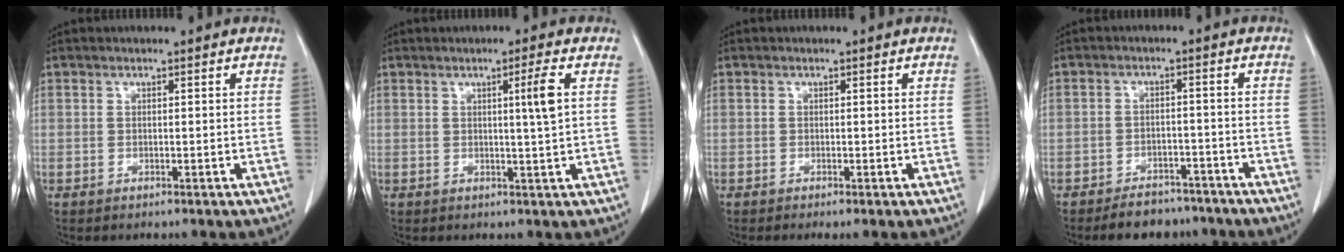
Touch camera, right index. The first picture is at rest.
{"total": 3.0, "force": [0.9, -0.8, 2.7], "torque": [-0.045, -0.008, 0.016]}
{"total": 0.8, "force": [-0.5, -0.1, 0.7], "torque": [-0.013, -0.003, -0.007]}
{"total": 6.7, "force": [-5.7, 3.2, 1.5], "torque": [-0.013, 0.007, -0.082]}